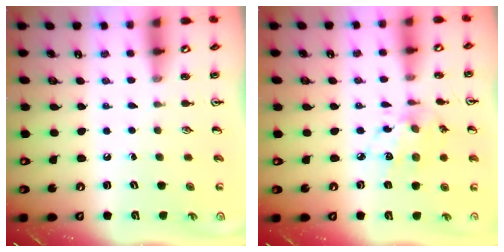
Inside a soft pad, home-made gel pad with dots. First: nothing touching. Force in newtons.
{"total": 9.3, "press": 9.3, "slide": 0.6}